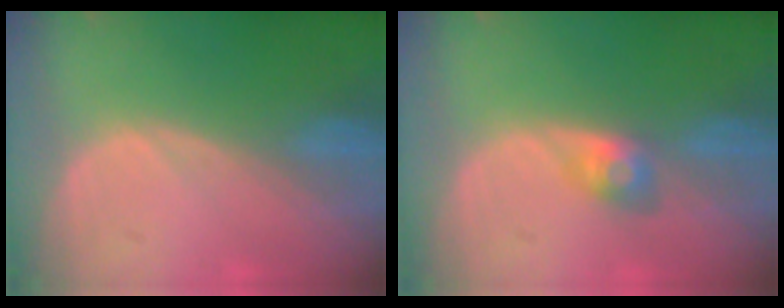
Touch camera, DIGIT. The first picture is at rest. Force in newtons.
{"total": 3.0, "press": 2.7, "slide": 1.3}